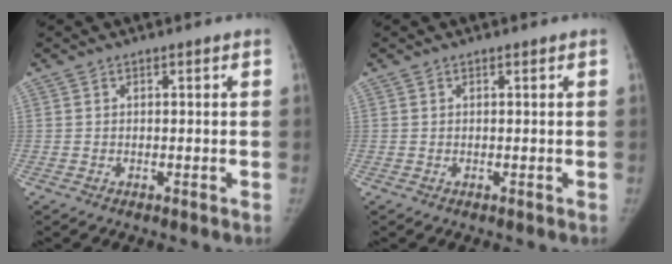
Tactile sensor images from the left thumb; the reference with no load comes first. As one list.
[{"total": 0.0}]